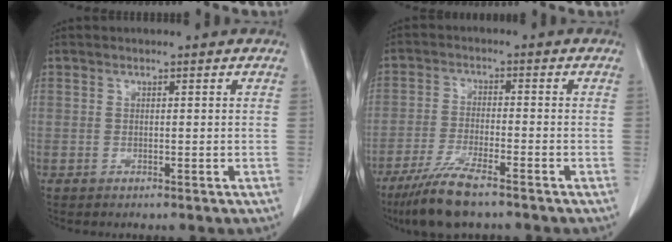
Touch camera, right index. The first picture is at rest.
{"total": 8.3, "force": [-6.2, 1.0, 5.4], "torque": [-0.101, -0.022, -0.108]}